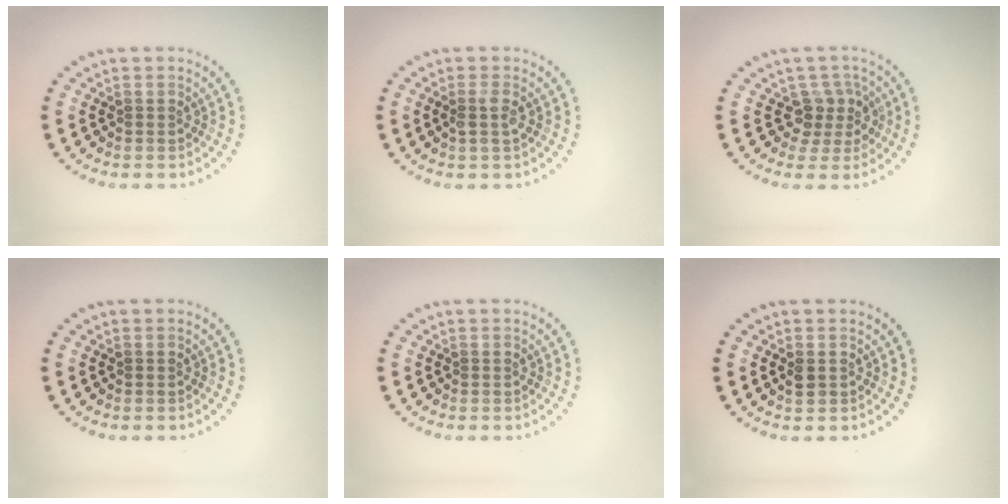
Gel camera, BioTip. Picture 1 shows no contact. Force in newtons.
{"total": 1.4, "press": 1.2, "slide": 0.7}
{"total": 2.6, "press": 2.0, "slide": 1.7}
{"total": 0.0}
{"total": 0.0}
{"total": 1.1, "press": 1.0, "slide": 0.2}